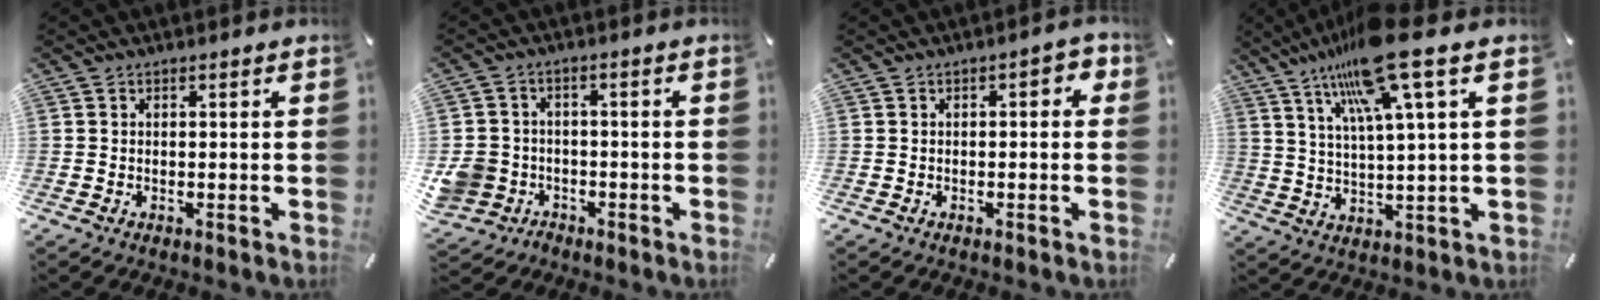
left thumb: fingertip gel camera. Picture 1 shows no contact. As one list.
[{"total": 7.4, "force": [-2.1, 6.9, 1.7], "torque": [-0.055, 0.015, -0.039]}, {"total": 2.6, "force": [-0.6, 1.4, 2.1], "torque": [-0.032, 0.008, -0.015]}, {"total": 16.2, "force": [10.3, 1.4, 12.4], "torque": [-0.237, -0.034, 0.168]}]